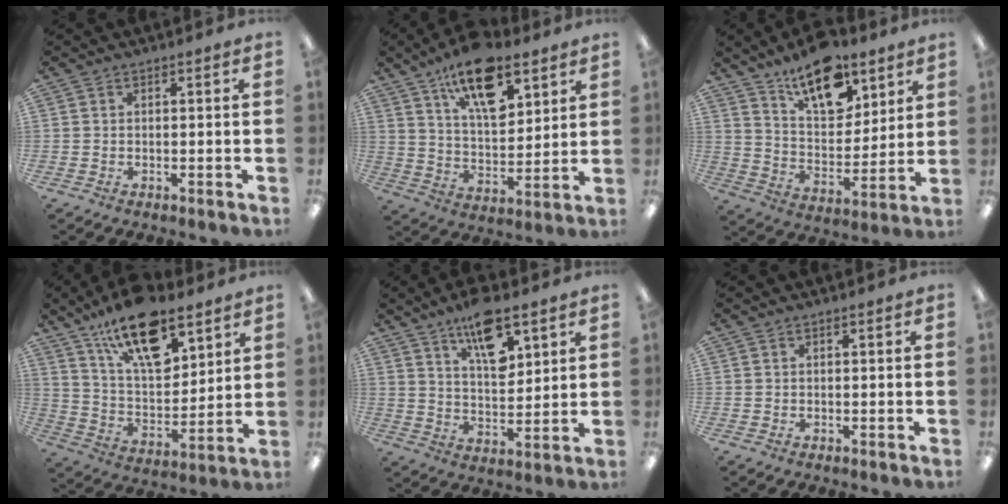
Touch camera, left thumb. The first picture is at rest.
{"total": 17.0, "force": [10.7, 7.7, 10.7], "torque": [-0.171, -0.046, 0.183]}
{"total": 16.6, "force": [11.6, 8.0, 8.8], "torque": [-0.137, -0.066, 0.203]}
{"total": 20.0, "force": [13.0, 9.0, 12.2], "torque": [-0.207, -0.064, 0.224]}
{"total": 13.3, "force": [8.3, 5.7, 8.6], "torque": [-0.135, -0.036, 0.144]}
{"total": 0.0}